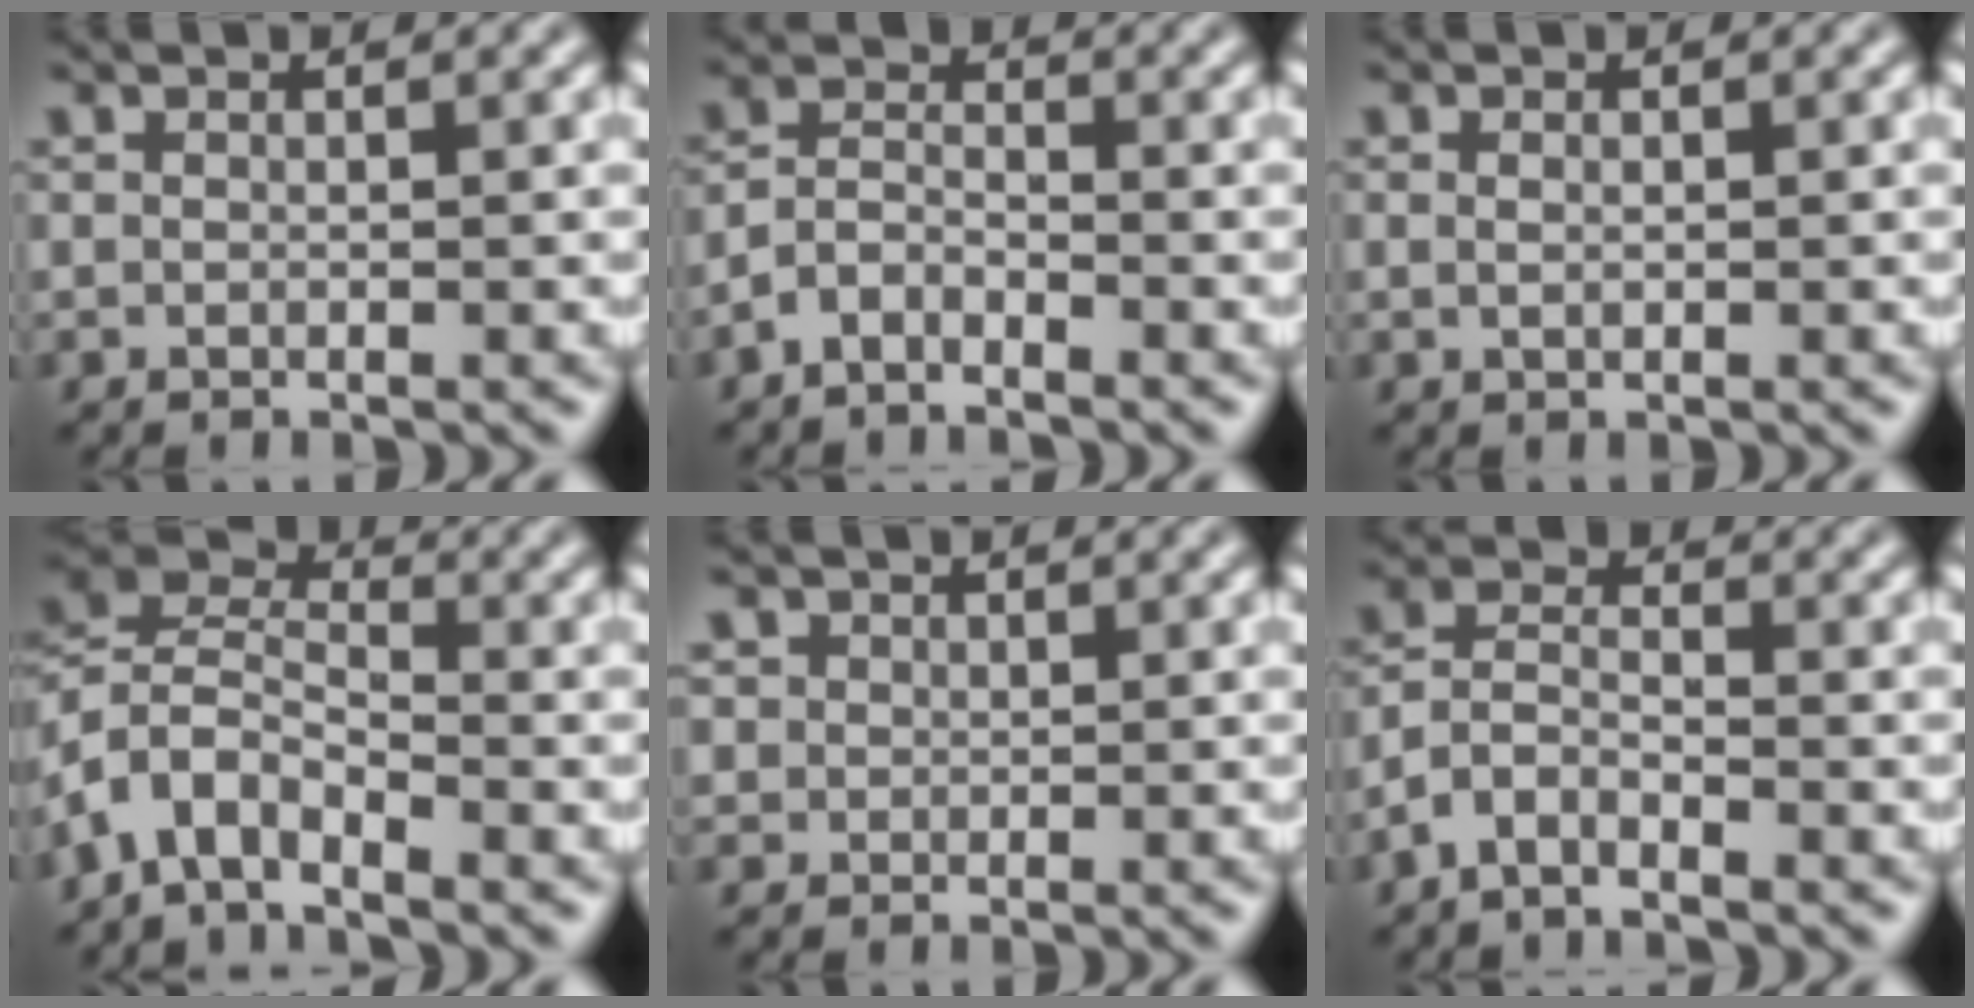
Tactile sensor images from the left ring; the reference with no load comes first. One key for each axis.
{"total": 2.6, "fx": -1.9, "fy": 1.1, "fz": 1.4, "tx": -0.029, "ty": 0.008, "tz": -0.046}
{"total": 0.6, "fx": 0.1, "fy": 0.3, "fz": 0.5, "tx": -0.011, "ty": 0.001, "tz": 0.002}
{"total": 5.4, "fx": -3.6, "fy": 2.6, "fz": 3.2, "tx": -0.057, "ty": 0.003, "tz": -0.086}
{"total": 2.6, "fx": 1.3, "fy": 2.1, "fz": 0.7, "tx": -0.016, "ty": 0.005, "tz": 0.029}
{"total": 3.1, "fx": -2.2, "fy": 1.2, "fz": 1.9, "tx": -0.040, "ty": 0.008, "tz": -0.056}